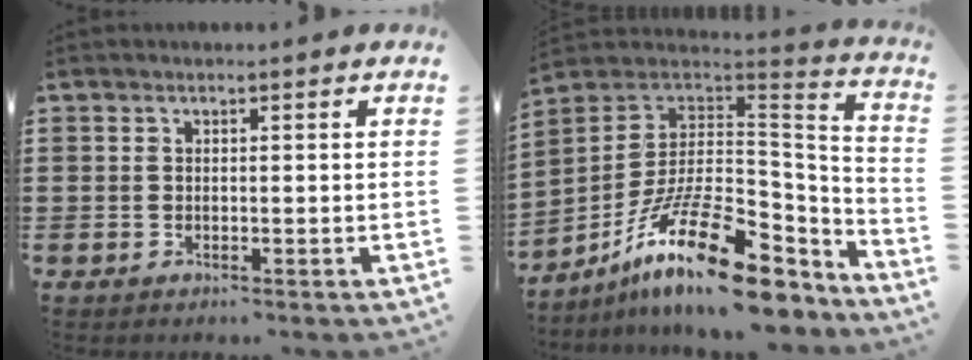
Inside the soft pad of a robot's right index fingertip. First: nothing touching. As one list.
[{"total": 19.7, "force": [-10.9, 6.5, 15.0], "torque": [-0.271, 0.026, -0.188]}]